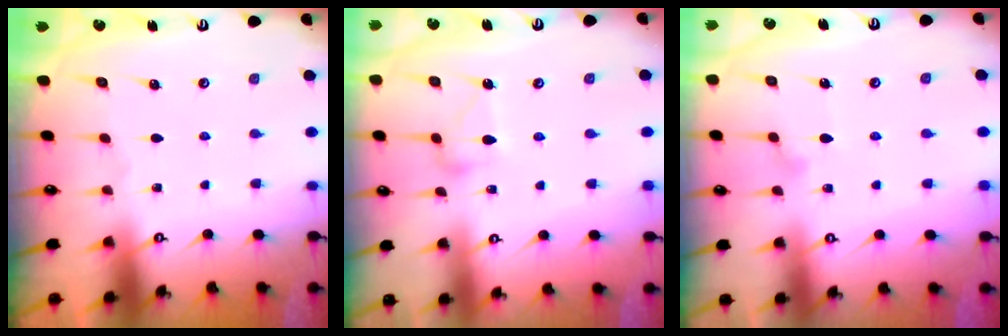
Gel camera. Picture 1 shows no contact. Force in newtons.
{"total": 10.1, "press": 10.0, "slide": 0.4}
{"total": 8.5, "press": 8.5, "slide": 0.5}